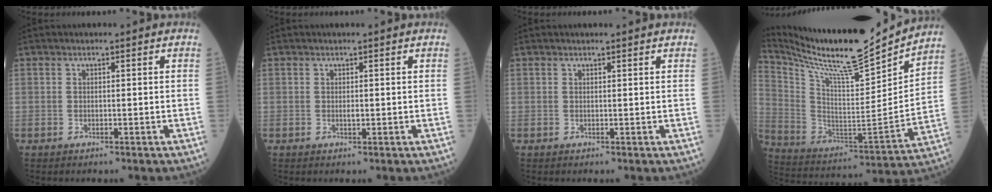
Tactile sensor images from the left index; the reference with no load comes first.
{"total": 0.7, "force": [0.2, 0.2, 0.6], "torque": [-0.009, -0.001, 0.002]}
{"total": 1.3, "force": [1.2, 0.0, 0.5], "torque": [-0.005, 0.007, 0.016]}
{"total": 23.5, "force": [21.2, 1.3, 10.0], "torque": [-0.199, -0.045, 0.343]}